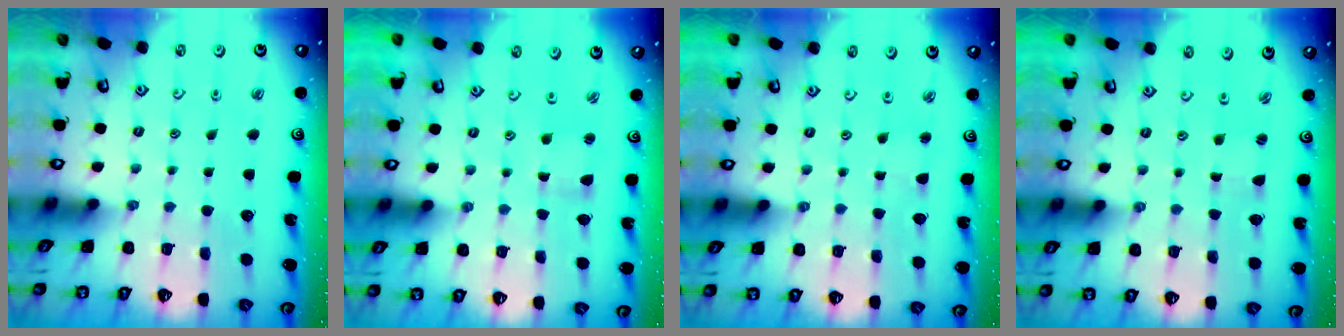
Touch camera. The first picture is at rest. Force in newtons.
{"total": 1.7, "press": 1.7, "slide": 0.2}
{"total": 1.9, "press": 1.9, "slide": 0.2}
{"total": 0.0}